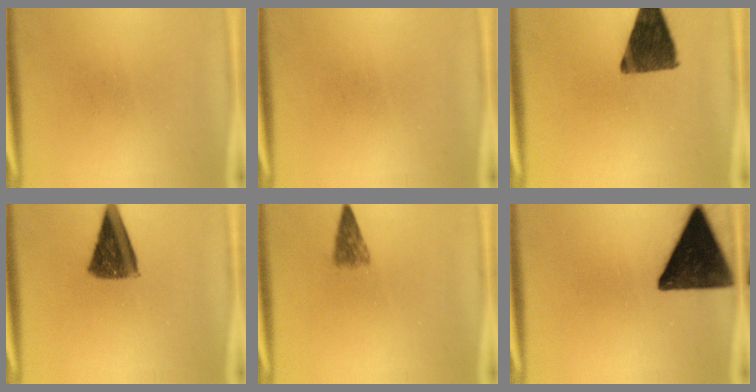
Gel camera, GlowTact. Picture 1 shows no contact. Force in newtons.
{"total": 0.0}
{"total": 12.3}
{"total": 10.0}
{"total": 2.9}
{"total": 16.2}